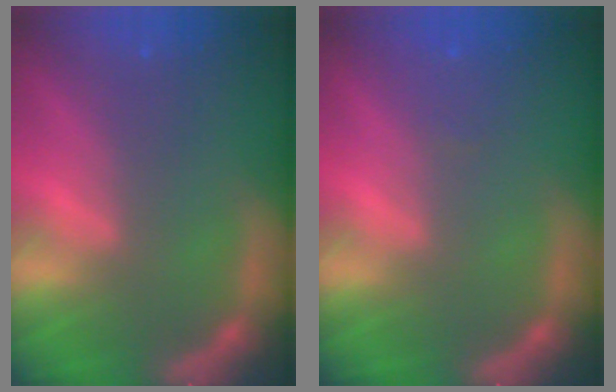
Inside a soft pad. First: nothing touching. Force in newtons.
{"total": 1.0}